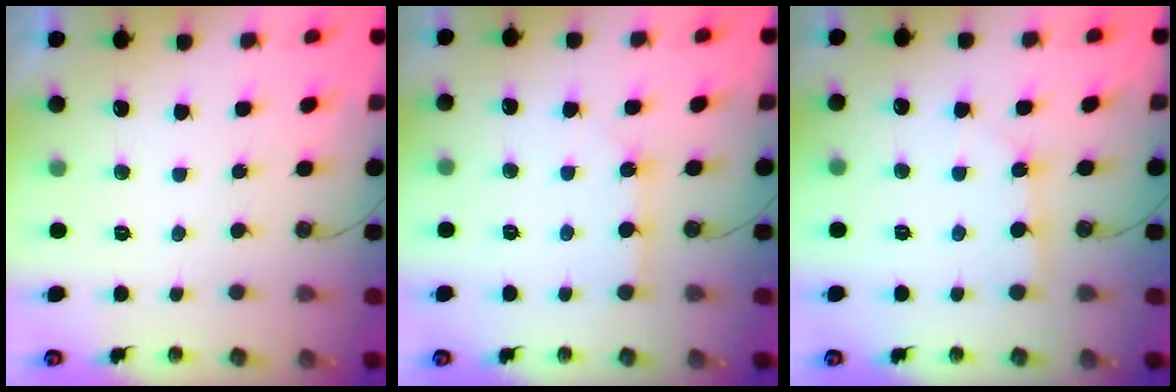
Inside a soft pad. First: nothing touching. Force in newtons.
{"total": 2.8, "press": 2.8, "slide": 0.2}
{"total": 2.3, "press": 2.3, "slide": 0.3}